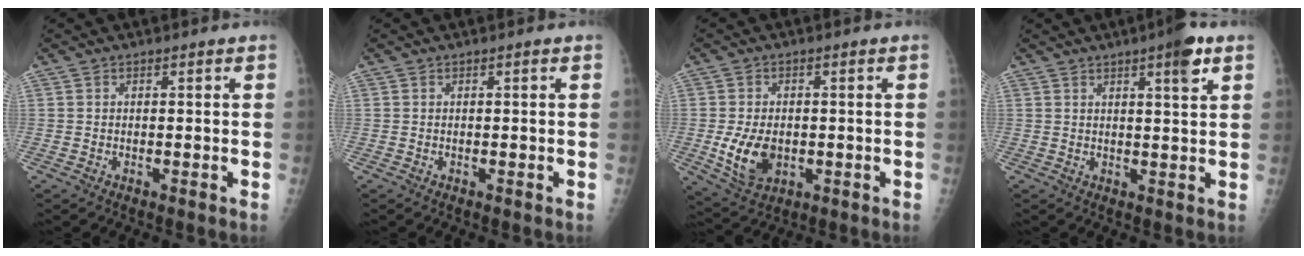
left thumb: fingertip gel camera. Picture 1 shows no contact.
{"total": 0.0}
{"total": 8.7, "force": [-1.3, 5.9, 6.3], "torque": [-0.105, -0.007, -0.010]}
{"total": 5.8, "force": [3.2, 0.9, 4.7], "torque": [-0.065, -0.012, 0.043]}